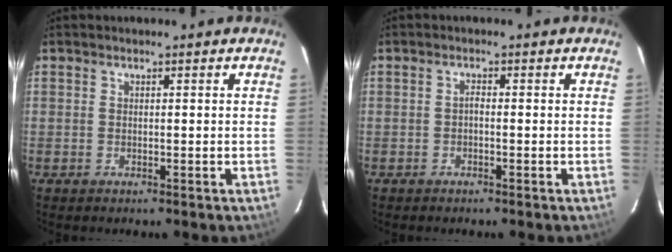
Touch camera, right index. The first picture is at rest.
{"total": 0.7, "force": [-0.4, 0.3, 0.5], "torque": [-0.009, 0.006, -0.010]}